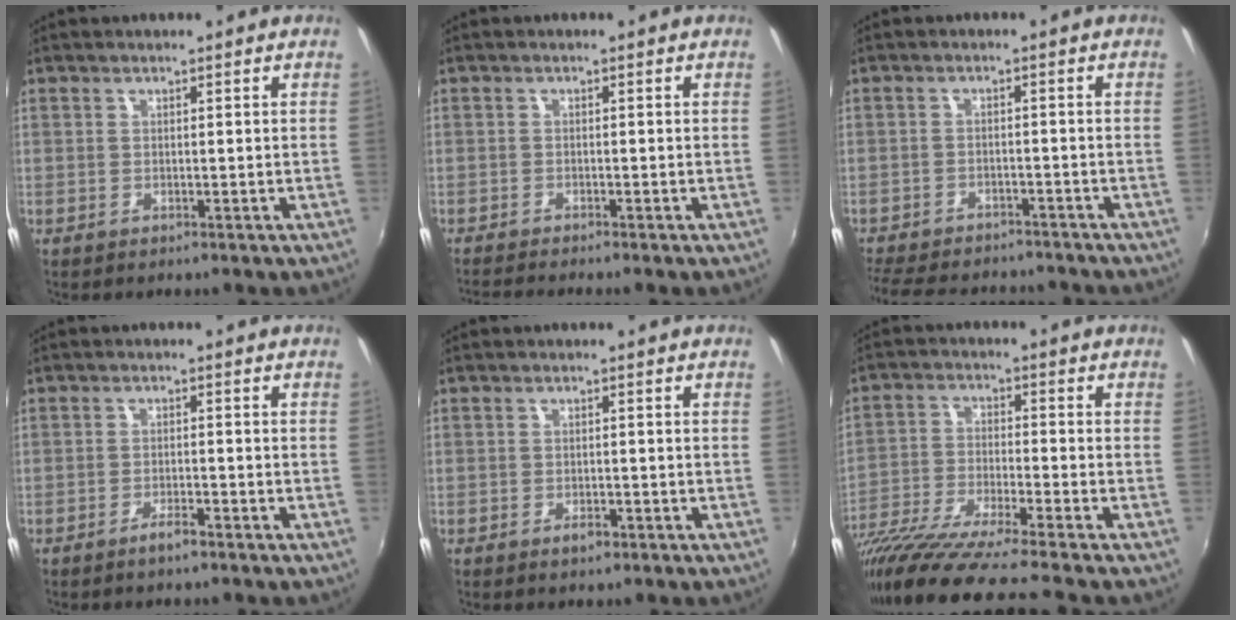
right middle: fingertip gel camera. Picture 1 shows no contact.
{"total": 3.5, "force": [-3.2, -0.6, 1.2], "torque": [-0.037, -0.016, -0.060]}
{"total": 14.9, "force": [-12.8, 4.9, 5.6], "torque": [-0.136, -0.011, -0.188]}
{"total": 2.4, "force": [-1.9, 0.4, 1.3], "torque": [-0.034, -0.001, -0.036]}
{"total": 1.7, "force": [-1.2, 0.8, 1.0], "torque": [-0.018, -0.002, -0.020]}
{"total": 17.1, "force": [-14.2, -1.0, 9.5], "torque": [-0.187, -0.059, -0.257]}